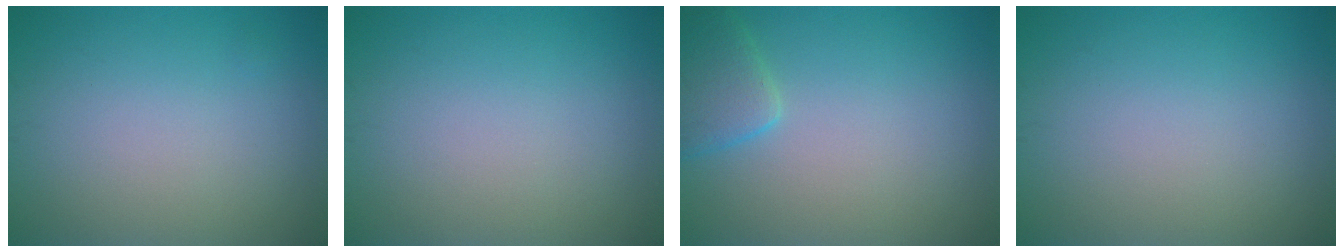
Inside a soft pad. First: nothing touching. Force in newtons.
{"total": 0.0}
{"total": 2.9, "press": 2.9, "slide": 0.1}
{"total": 0.0}